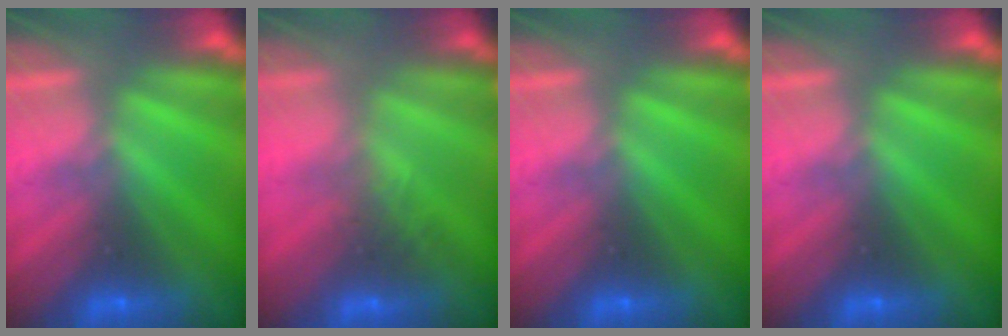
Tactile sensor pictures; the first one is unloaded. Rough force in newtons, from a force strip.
{"total": 2.7}
{"total": 0.0}
{"total": 0.0}